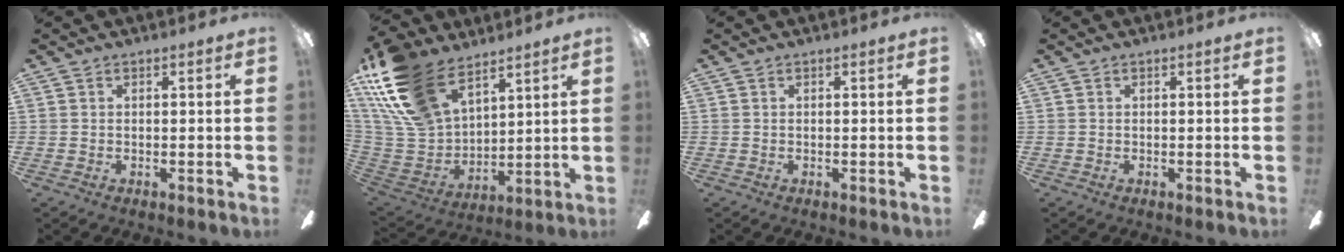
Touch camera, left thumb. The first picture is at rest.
{"total": 22.3, "force": [14.2, 12.3, 12.2], "torque": [-0.282, -0.065, 0.266]}
{"total": 0.0}
{"total": 0.0}